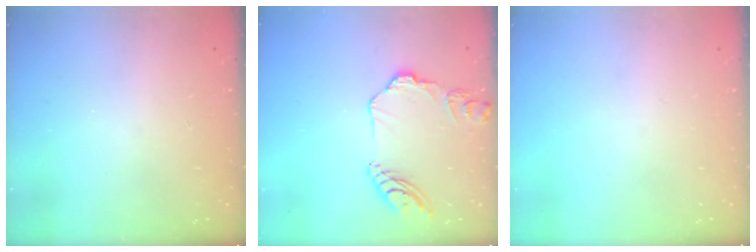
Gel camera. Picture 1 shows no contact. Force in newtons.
{"total": 11.7, "press": 11.7, "slide": 1.2}
{"total": 0.0}